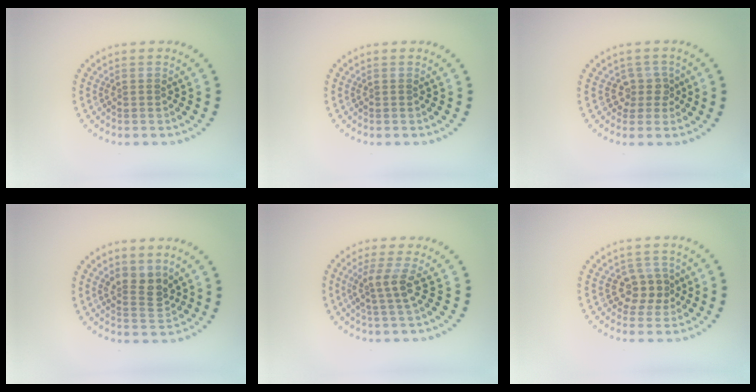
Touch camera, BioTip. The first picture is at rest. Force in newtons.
{"total": 0.0}
{"total": 1.9, "press": 1.4, "slide": 1.3}
{"total": 2.8, "press": 2.5, "slide": 1.3}
{"total": 2.7, "press": 2.0, "slide": 1.8}
{"total": 2.9, "press": 2.6, "slide": 1.3}